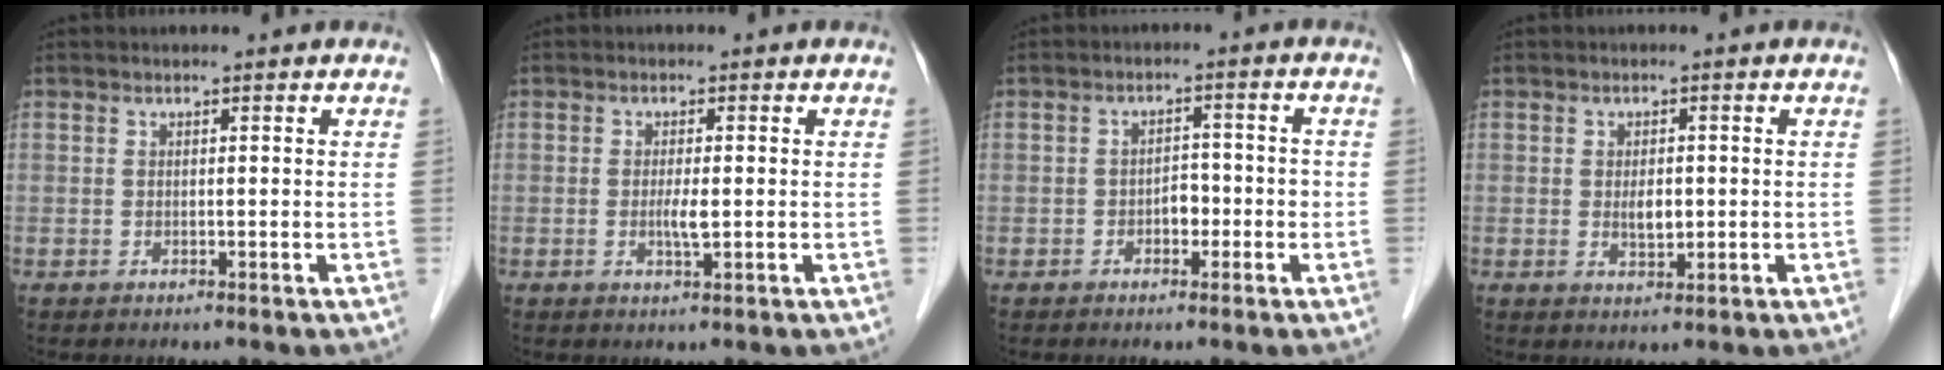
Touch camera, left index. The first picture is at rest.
{"total": 2.1, "force": [-0.4, 0.3, 2.0], "torque": [-0.042, -0.005, -0.006]}
{"total": 3.0, "force": [-1.4, 1.9, 1.9], "torque": [-0.024, 0.010, -0.022]}
{"total": 2.6, "force": [-0.3, 1.3, 2.3], "torque": [-0.041, -0.005, -0.002]}